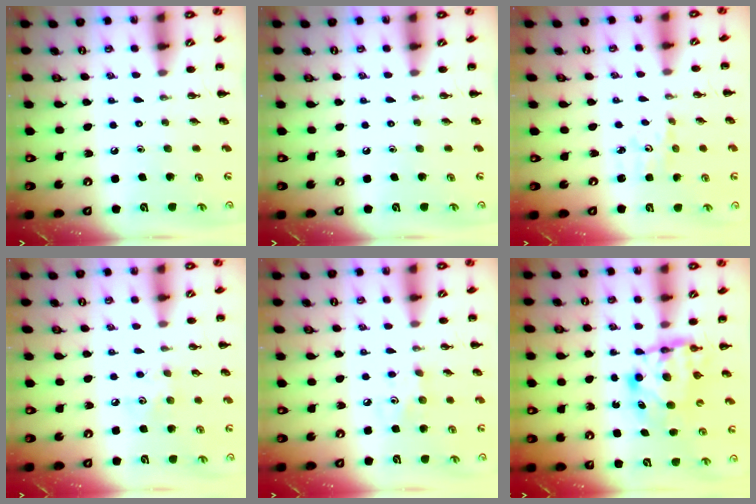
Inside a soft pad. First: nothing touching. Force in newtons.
{"total": 0.0}
{"total": 1.9, "press": 1.9, "slide": 0.5}
{"total": 4.6, "press": 4.5, "slide": 1.1}
{"total": 3.7, "press": 3.6, "slide": 0.8}
{"total": 6.0, "press": 6.0, "slide": 0.8}